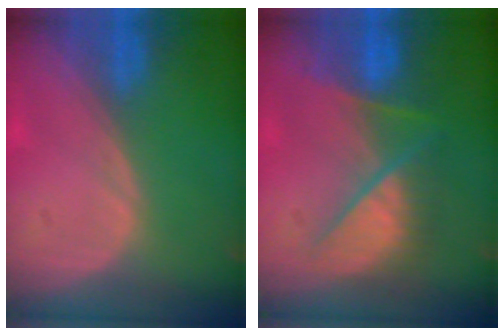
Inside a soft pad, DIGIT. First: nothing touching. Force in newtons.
{"total": 7.9, "press": 7.9, "slide": 0.5}